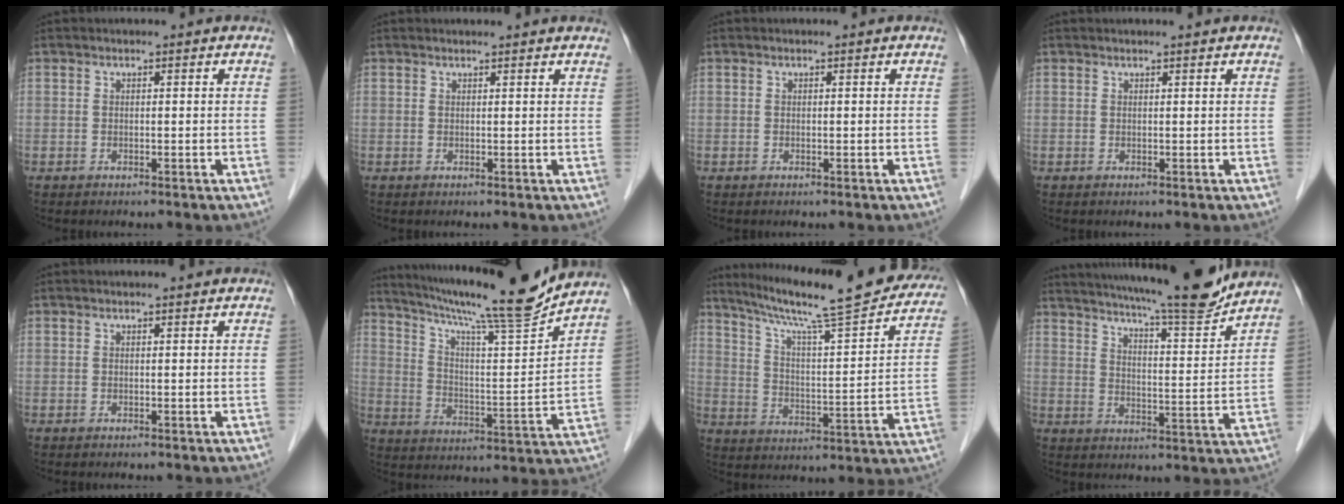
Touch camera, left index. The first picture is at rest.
{"total": 3.6, "force": [3.5, 0.1, 0.9], "torque": [-0.015, 0.018, 0.035]}
{"total": 0.0}
{"total": 1.2, "force": [1.1, -0.2, 0.5], "torque": [-0.007, 0.006, 0.021]}
{"total": 0.8, "force": [0.7, -0.1, 0.3], "torque": [-0.007, 0.002, 0.014]}
{"total": 18.8, "force": [16.8, -1.5, 8.4], "torque": [-0.146, -0.028, 0.259]}
{"total": 25.4, "force": [21.9, 2.2, 12.6], "torque": [-0.199, -0.025, 0.299]}
{"total": 17.8, "force": [15.9, 0.3, 7.8], "torque": [-0.126, -0.024, 0.225]}